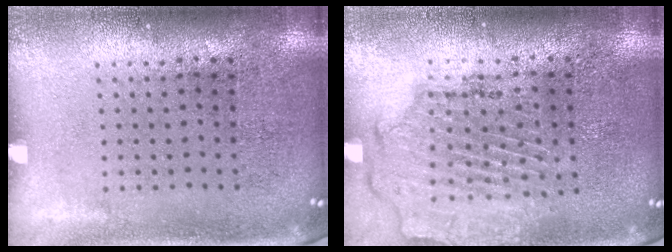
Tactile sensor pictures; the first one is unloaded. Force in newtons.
{"total": 1.8, "press": 1.7, "slide": 0.6}